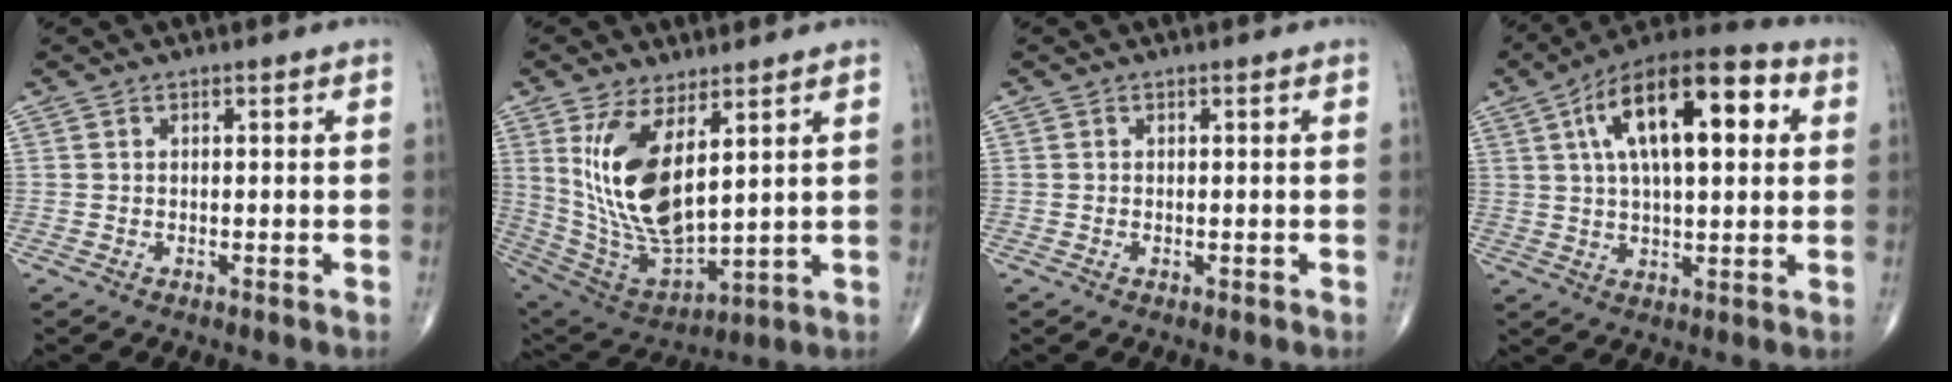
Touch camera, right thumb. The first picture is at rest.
{"total": 16.4, "force": [5.5, 7.3, 13.6], "torque": [-0.256, -0.030, 0.129]}
{"total": 0.0}
{"total": 20.2, "force": [5.7, 8.6, 17.4], "torque": [-0.268, 0.018, 0.083]}